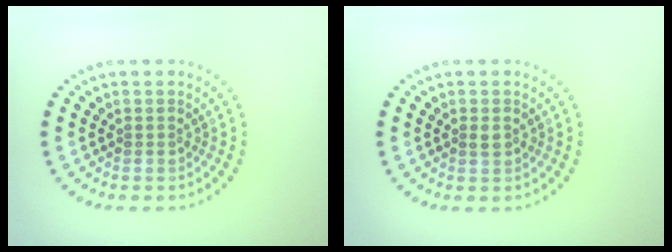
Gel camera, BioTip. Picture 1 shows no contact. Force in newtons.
{"total": 0.9, "press": 0.9, "slide": 0.2}